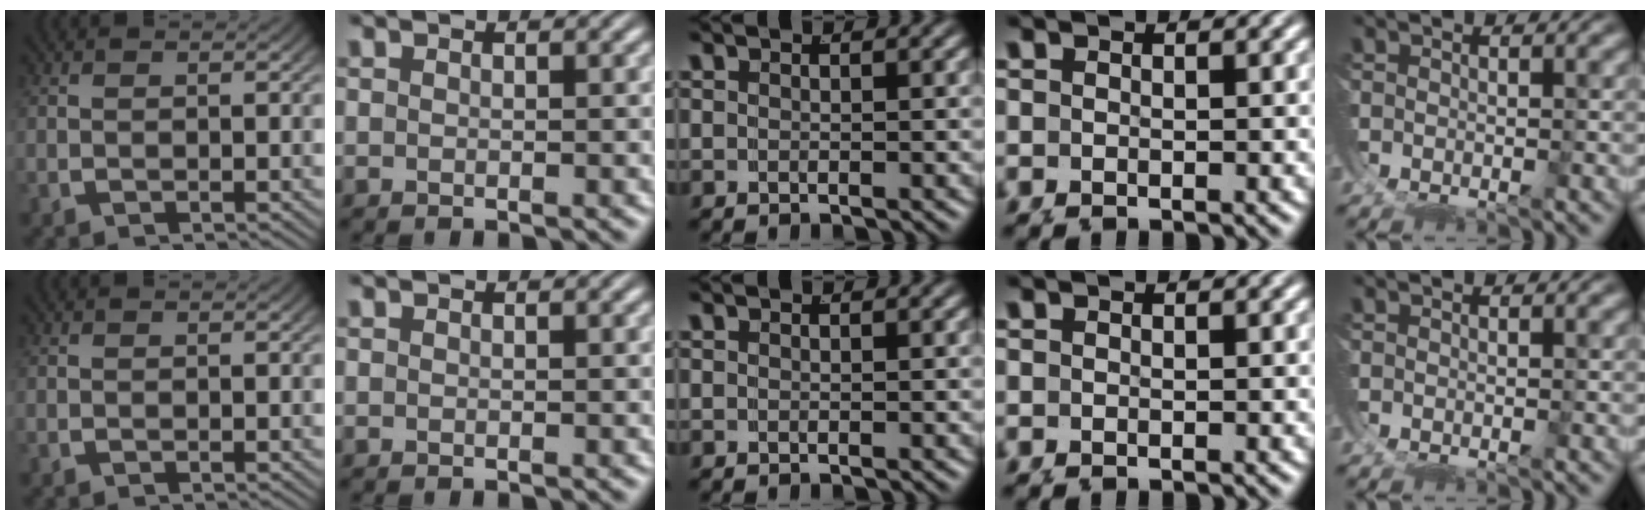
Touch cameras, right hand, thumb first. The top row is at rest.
{}